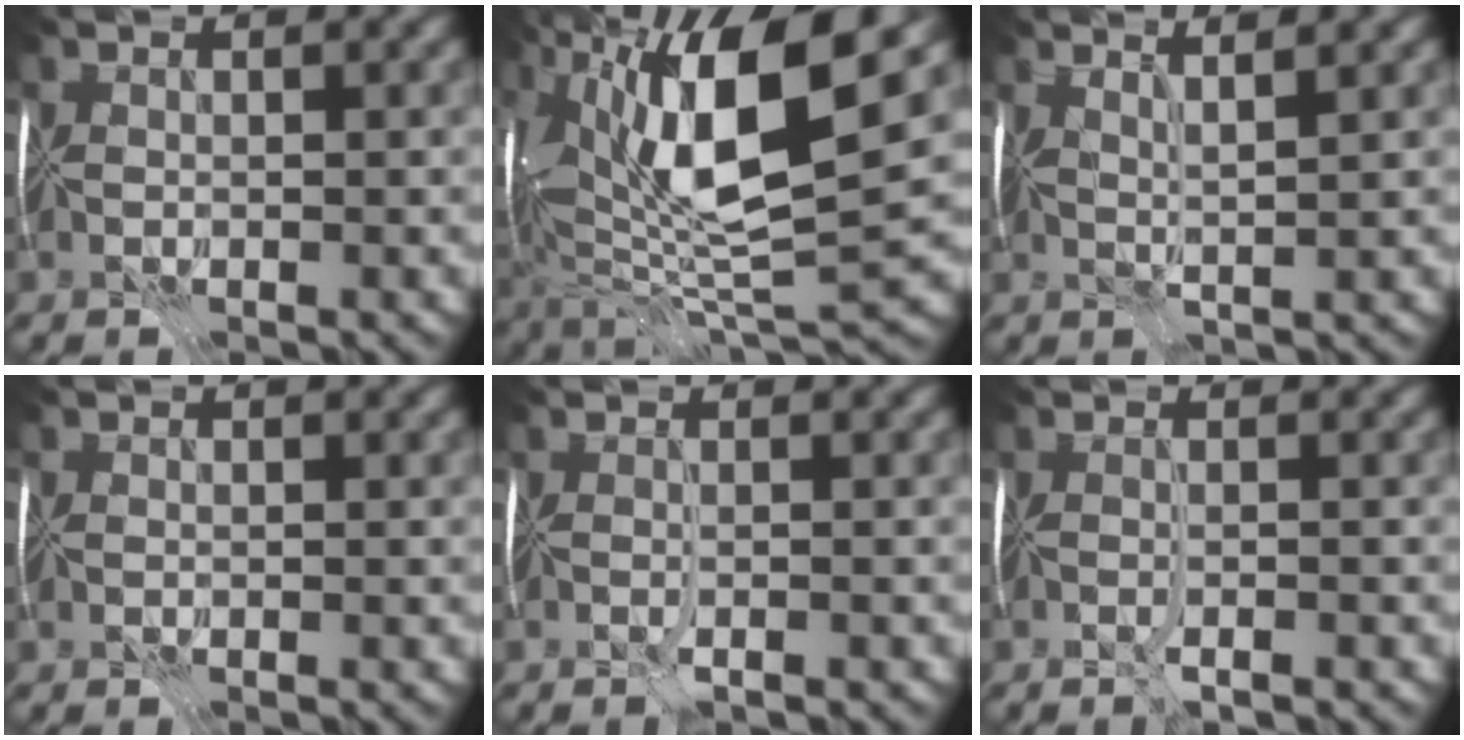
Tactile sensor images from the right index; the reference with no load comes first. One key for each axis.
{"total": 13.7, "fx": 4.2, "fy": 4.1, "fz": 12.4, "tx": -0.234, "ty": 0.006, "tz": 0.075}
{"total": 2.0, "fx": 1.4, "fy": -0.5, "fz": 1.4, "tx": -0.019, "ty": 0.002, "tz": 0.019}
{"total": 1.0, "fx": -0.2, "fy": 0.9, "fz": 0.3, "tx": 0.006, "ty": 0.006, "tz": -0.005}
{"total": 0.9, "fx": -0.7, "fy": -0.4, "fz": 0.4, "tx": -0.008, "ty": -0.005, "tz": -0.013}
{"total": 1.2, "fx": -1.0, "fy": -0.4, "fz": 0.6, "tx": -0.012, "ty": -0.005, "tz": -0.021}